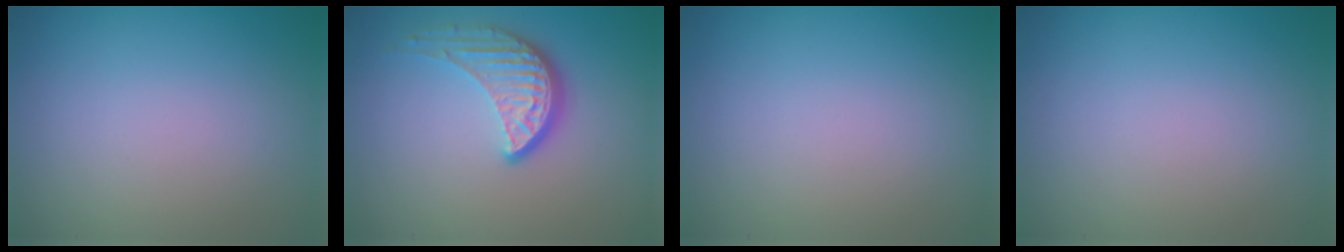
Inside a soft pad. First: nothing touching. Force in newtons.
{"total": 4.0, "press": 2.9, "slide": 2.8}
{"total": 0.0}
{"total": 0.0}